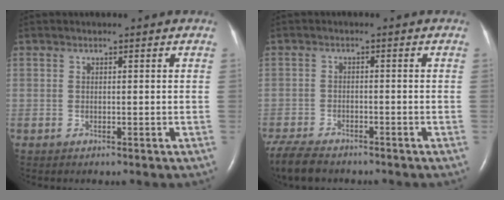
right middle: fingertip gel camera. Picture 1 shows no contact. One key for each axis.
{"total": 7.2, "fx": -6.2, "fy": 1.9, "fz": 3.3, "tx": -0.062, "ty": -0.019, "tz": -0.105}